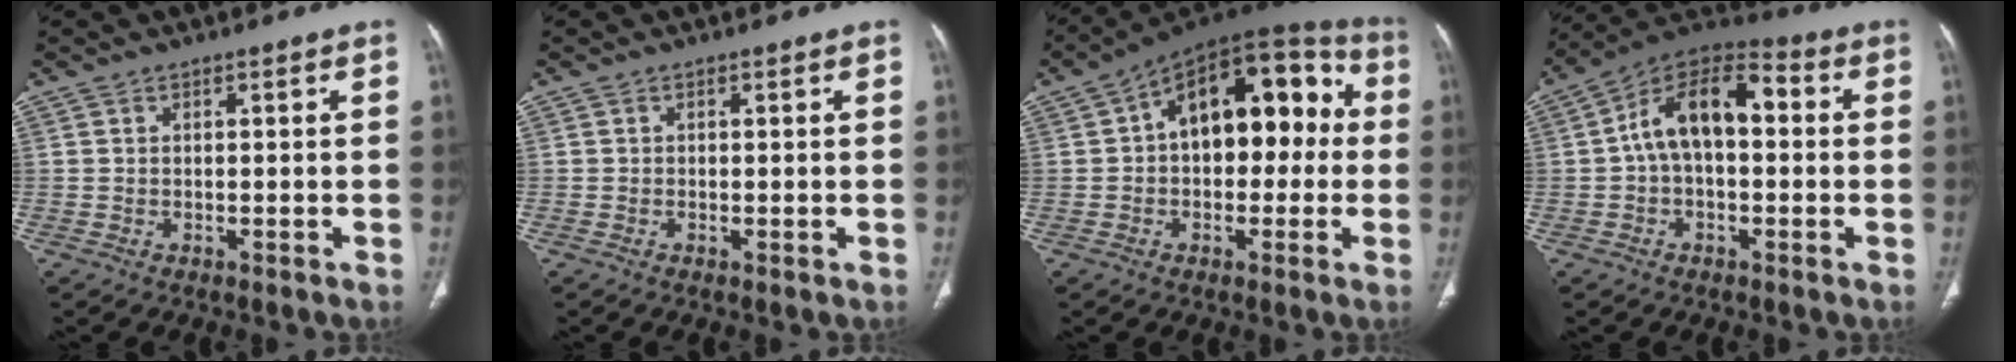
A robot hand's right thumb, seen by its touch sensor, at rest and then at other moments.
{"total": 0.0}
{"total": 19.3, "force": [2.0, 11.3, 15.6], "torque": [-0.179, 0.051, 0.020]}
{"total": 13.6, "force": [1.0, 7.8, 11.1], "torque": [-0.169, 0.044, 0.004]}